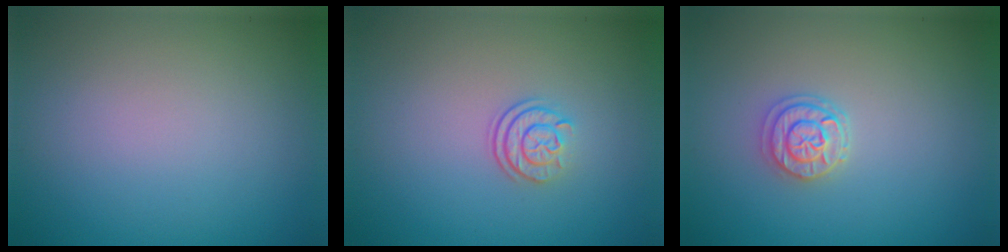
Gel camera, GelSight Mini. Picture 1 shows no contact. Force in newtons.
{"total": 2.3, "press": 1.7, "slide": 1.6}
{"total": 2.2, "press": 2.0, "slide": 0.8}